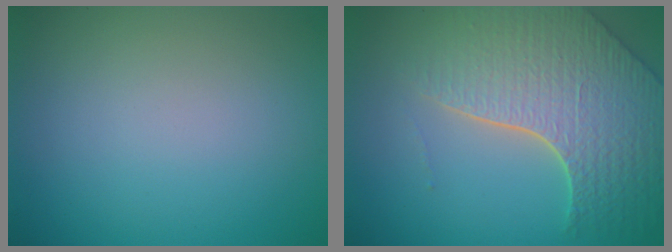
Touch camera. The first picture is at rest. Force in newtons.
{"total": 7.5, "press": 5.7, "slide": 4.9}